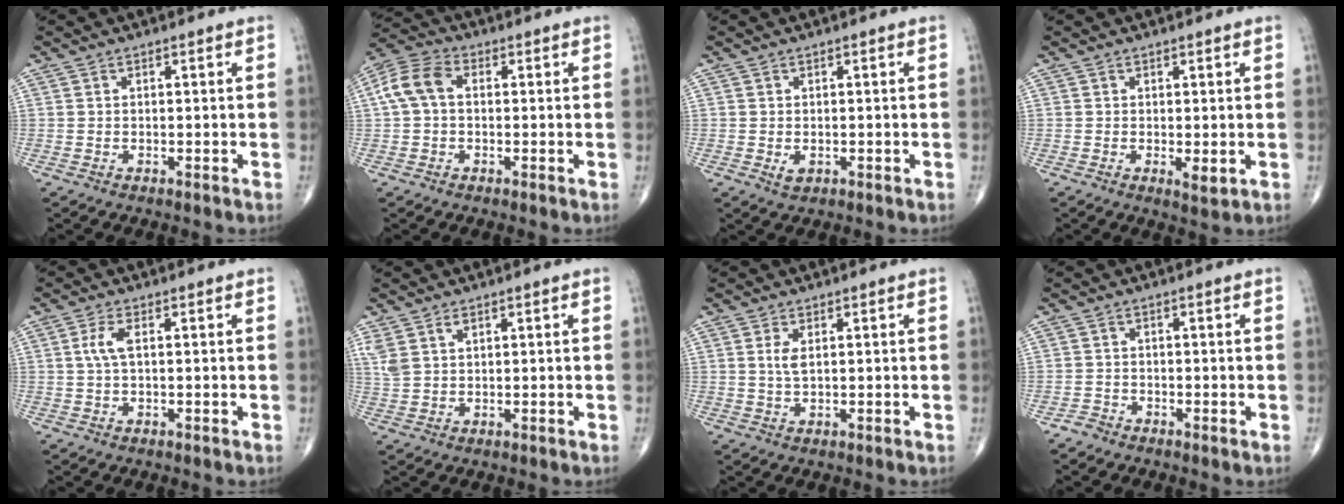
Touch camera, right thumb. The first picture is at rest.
{"total": 7.7, "force": [0.7, 5.2, 5.6], "torque": [-0.119, 0.027, 0.006]}
{"total": 1.7, "force": [-0.3, 1.2, 1.1], "torque": [-0.014, -0.002, -0.001]}
{"total": 2.2, "force": [-0.2, 0.9, 2.0], "torque": [-0.029, -0.009, -0.001]}
{"total": 3.2, "force": [0.5, 1.2, 2.9], "torque": [-0.076, 0.008, 0.010]}
{"total": 4.0, "force": [2.1, 2.2, 2.7], "torque": [-0.064, 0.004, 0.052]}
{"total": 2.8, "force": [0.7, 1.2, 2.4], "torque": [-0.051, -0.002, 0.018]}
{"total": 1.4, "force": [-1.1, 0.8, -0.1], "torque": [0.003, 0.001, -0.028]}